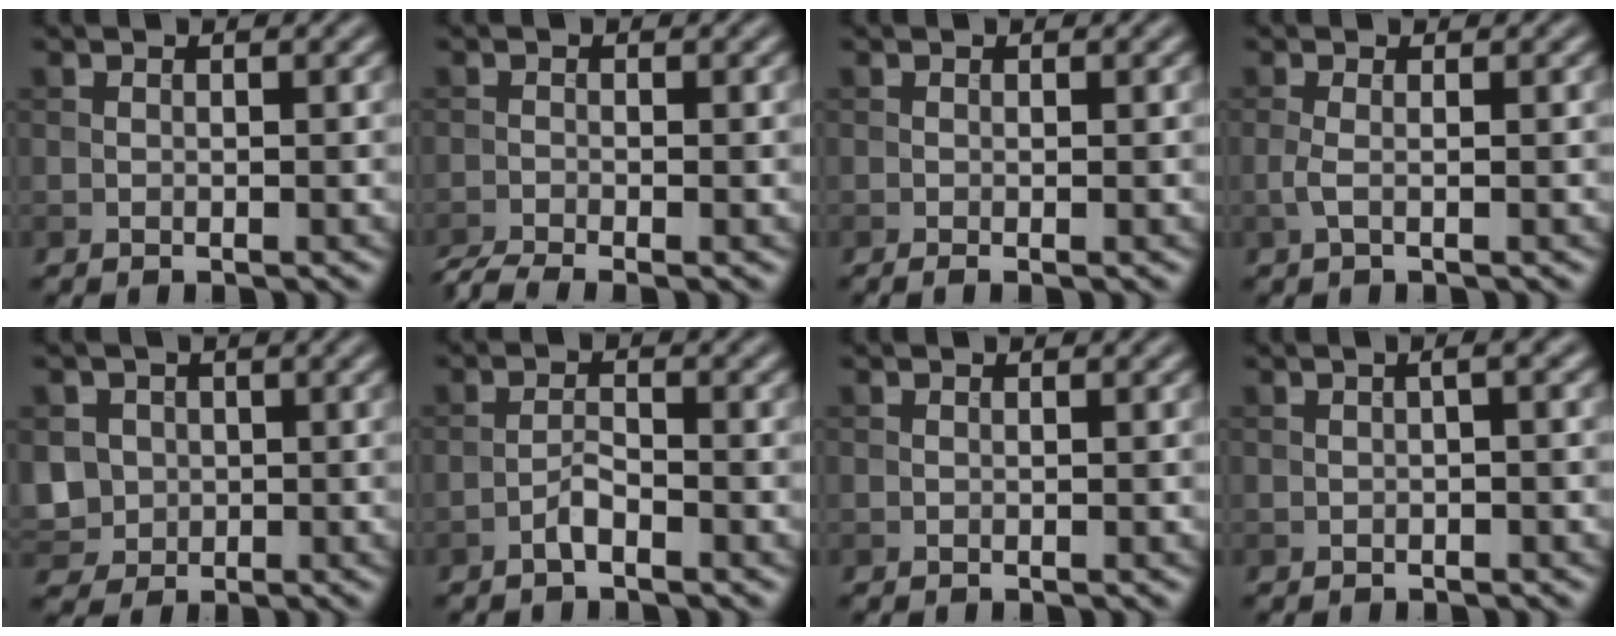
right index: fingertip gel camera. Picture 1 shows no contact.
{"total": 2.9, "force": [-2.4, 0.4, 1.5], "torque": [-0.028, -0.012, -0.056]}
{"total": 0.8, "force": [-0.3, 0.2, 0.8], "torque": [-0.012, -0.007, -0.005]}
{"total": 1.3, "force": [-0.2, 0.3, 1.2], "torque": [-0.028, -0.001, -0.006]}
{"total": 4.7, "force": [0.1, 4.3, 1.8], "torque": [-0.043, 0.006, -0.004]}
{"total": 1.6, "force": [-1.1, 0.3, 1.1], "torque": [-0.022, 0.006, -0.025]}
{"total": 0.0}
{"total": 1.5, "force": [0.2, 0.3, 1.5], "torque": [-0.022, 0.004, 0.000]}